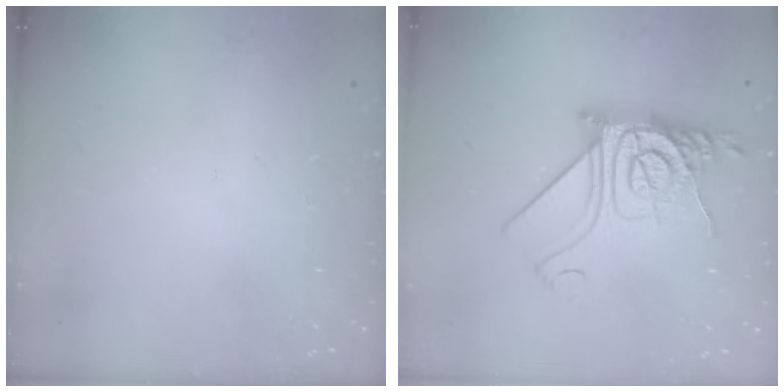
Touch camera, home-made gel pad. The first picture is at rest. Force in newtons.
{"total": 20.3, "press": 20.2, "slide": 2.3}